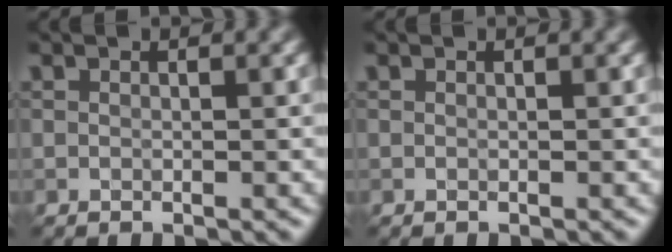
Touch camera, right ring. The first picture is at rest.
{"total": 0.0}